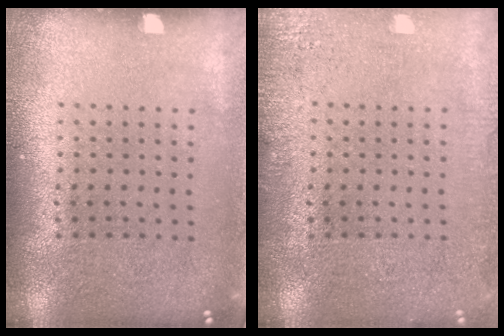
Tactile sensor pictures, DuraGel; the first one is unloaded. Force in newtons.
{"total": 2.5, "press": 2.4, "slide": 0.5}